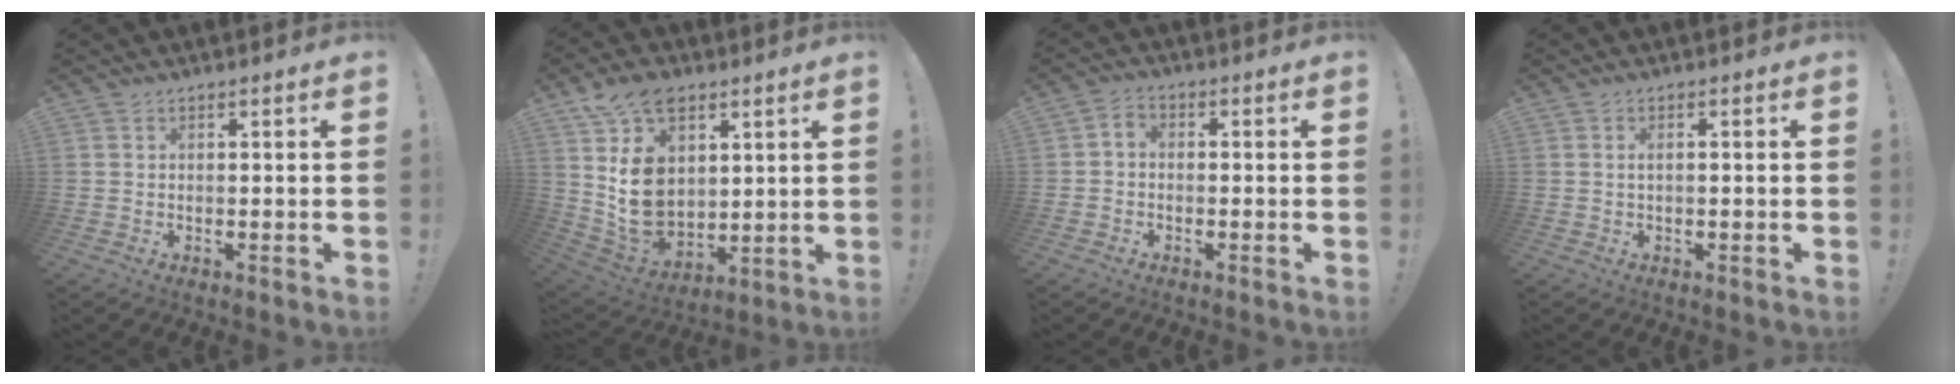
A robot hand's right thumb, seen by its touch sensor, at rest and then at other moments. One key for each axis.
{"total": 18.4, "fx": 6.1, "fy": 13.1, "fz": 11.4, "tx": -0.220, "ty": -0.039, "tz": 0.114}
{"total": 2.4, "fx": -1.1, "fy": 1.7, "fz": 1.4, "tx": -0.030, "ty": 0.013, "tz": -0.018}
{"total": 1.2, "fx": 0.0, "fy": 0.3, "fz": 1.2, "tx": -0.023, "ty": 0.004, "tz": 0.000}